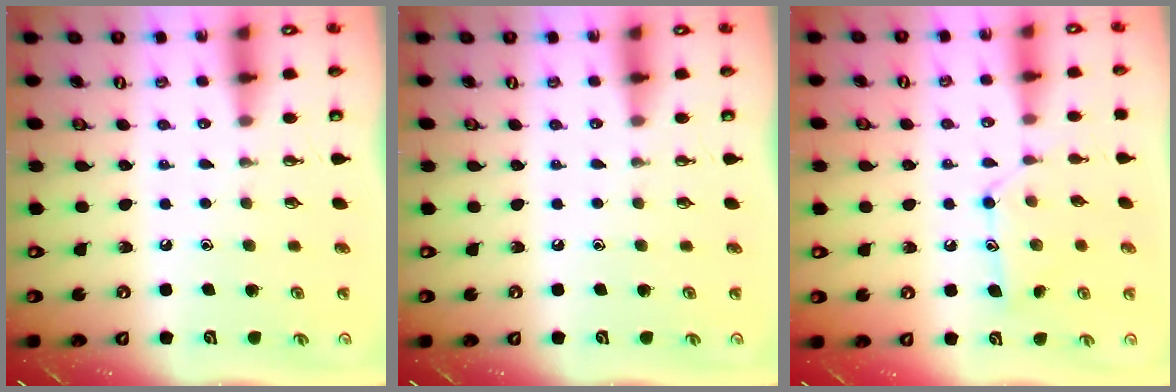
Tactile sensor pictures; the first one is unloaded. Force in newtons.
{"total": 0.0}
{"total": 11.7, "press": 11.7, "slide": 0.1}